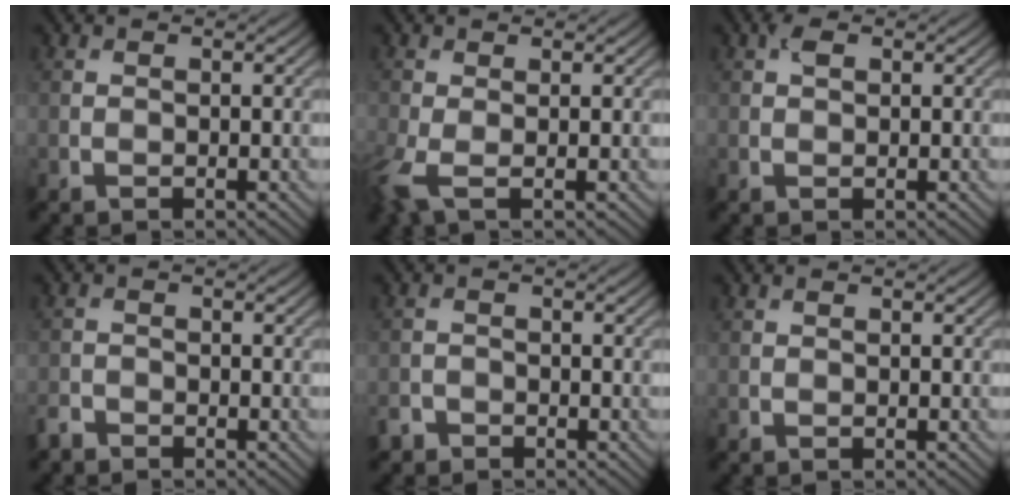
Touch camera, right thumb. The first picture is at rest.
{"total": 3.4, "force": [-1.1, 1.2, 2.9], "torque": [-0.089, -0.012, -0.026]}
{"total": 1.4, "force": [0.6, 0.8, 1.0], "torque": [-0.020, 0.004, 0.011]}
{"total": 1.6, "force": [-1.5, 0.6, 0.3], "torque": [-0.008, -0.001, -0.037]}
{"total": 1.6, "force": [-1.3, 0.8, 0.1], "torque": [-0.001, 0.000, -0.032]}
{"total": 0.0}